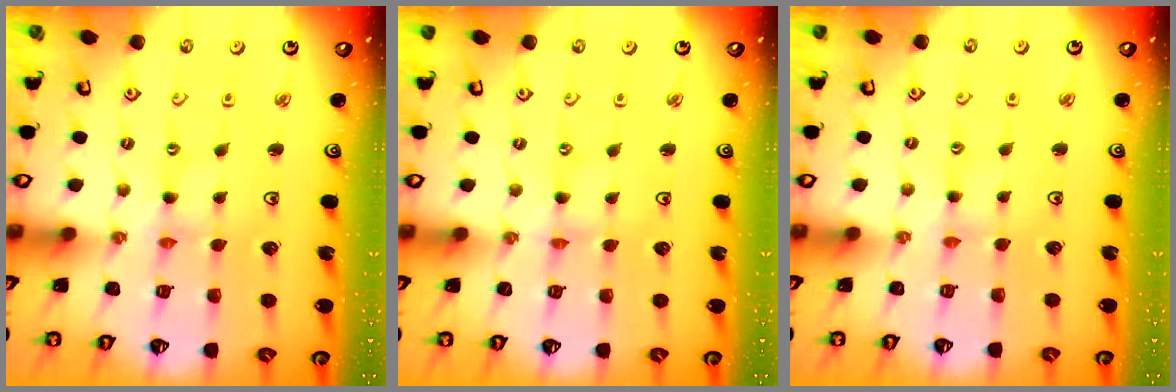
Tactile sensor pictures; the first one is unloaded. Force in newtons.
{"total": 0.0}
{"total": 2.4, "press": 2.4, "slide": 0.4}